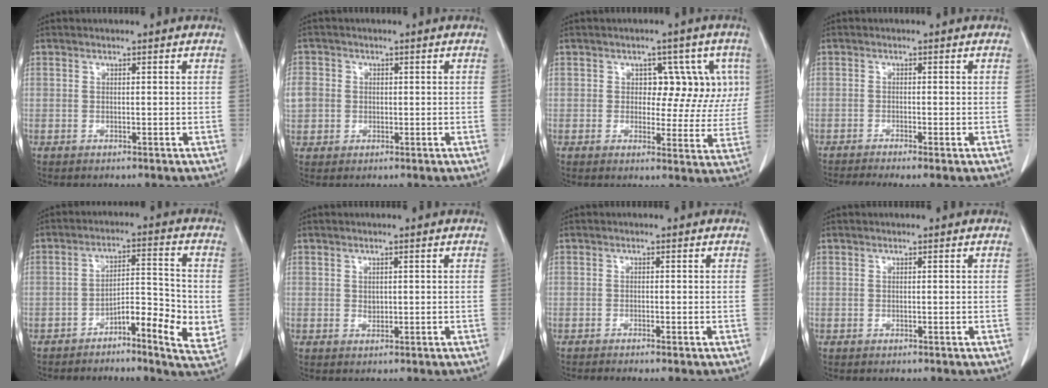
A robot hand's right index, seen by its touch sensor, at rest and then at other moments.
{"total": 6.2, "force": [0.2, 5.8, 2.2], "torque": [-0.074, 0.017, 0.010]}
{"total": 7.7, "force": [1.9, 5.1, 5.5], "torque": [-0.046, 0.019, 0.024]}
{"total": 5.3, "force": [-3.9, 0.4, 3.5], "torque": [-0.055, -0.010, -0.064]}
{"total": 8.9, "force": [-3.0, 1.8, 8.1], "torque": [-0.117, 0.007, -0.049]}
{"total": 0.8, "force": [0.2, 0.6, 0.4], "torque": [-0.007, 0.000, 0.004]}
{"total": 1.9, "force": [-1.6, -0.2, 1.1], "torque": [-0.018, -0.002, -0.025]}
{"total": 0.0}